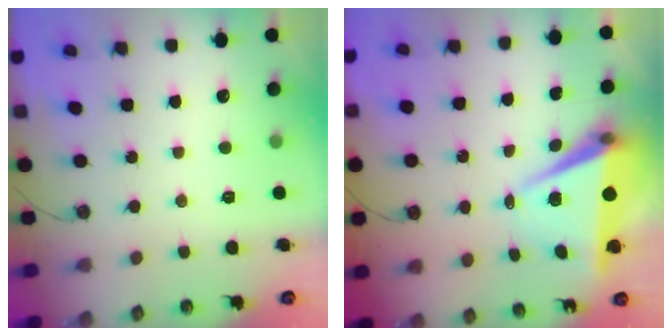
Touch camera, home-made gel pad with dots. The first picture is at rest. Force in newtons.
{"total": 8.5, "press": 7.4, "slide": 4.1}